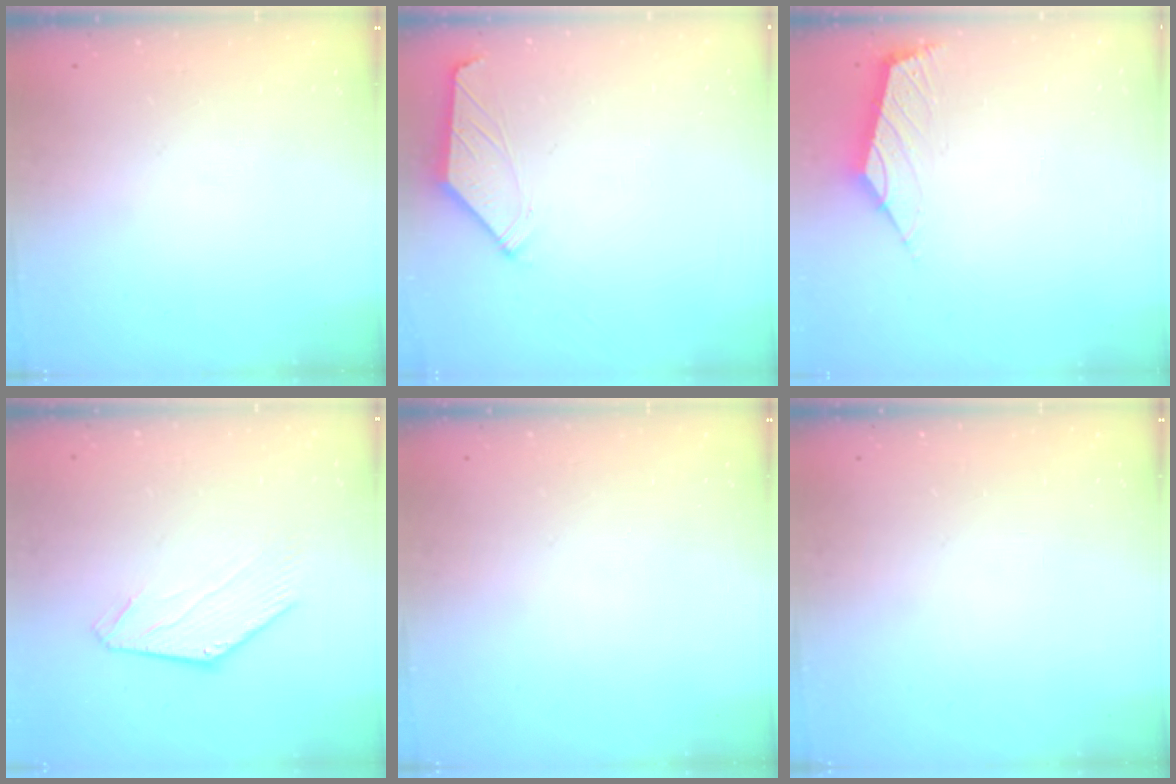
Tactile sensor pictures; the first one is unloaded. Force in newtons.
{"total": 1.4, "press": 1.4, "slide": 0.4}
{"total": 2.5, "press": 2.4, "slide": 0.7}
{"total": 0.6, "press": 0.6, "slide": 0.1}
{"total": 0.0}
{"total": 0.0}